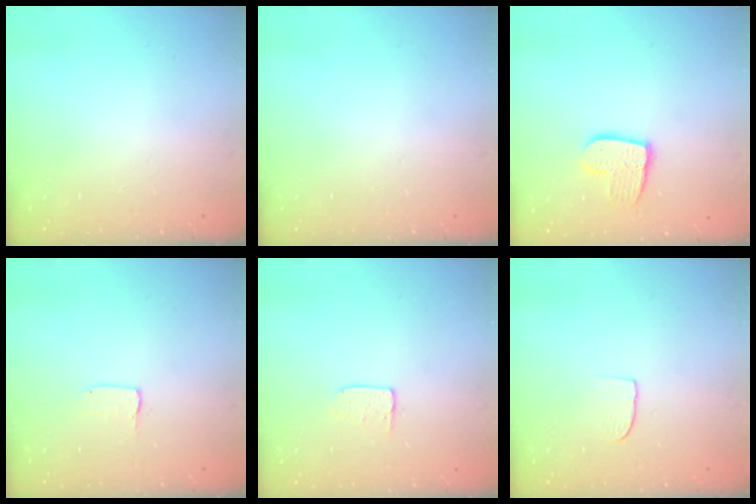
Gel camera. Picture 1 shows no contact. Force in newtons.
{"total": 0.0}
{"total": 10.5, "press": 10.5, "slide": 0.8}
{"total": 2.0, "press": 2.0, "slide": 0.1}
{"total": 3.4, "press": 3.4, "slide": 0.3}
{"total": 4.7, "press": 4.7, "slide": 0.4}